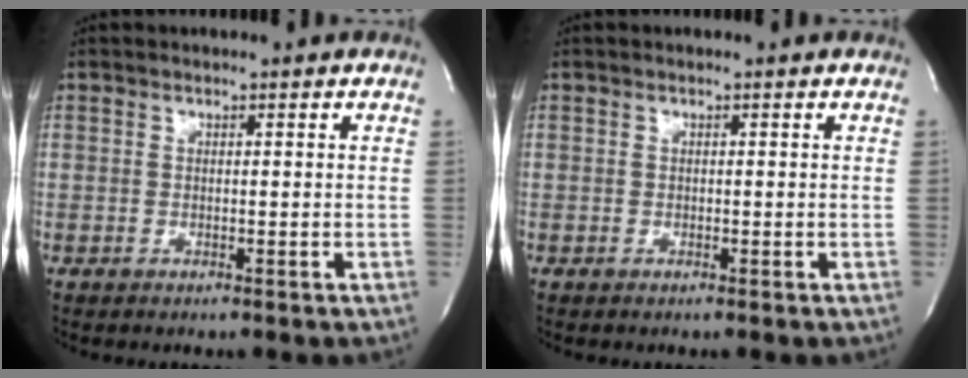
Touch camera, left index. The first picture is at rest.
{"total": 0.0}